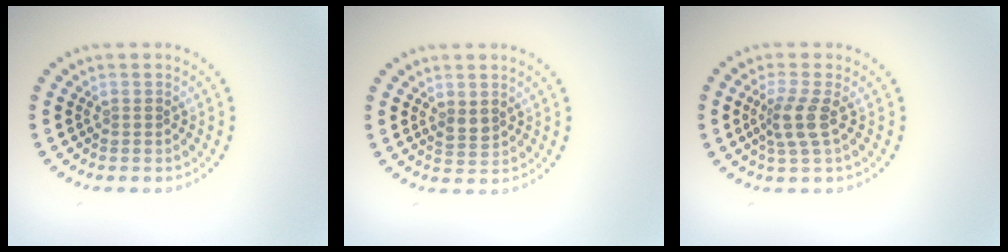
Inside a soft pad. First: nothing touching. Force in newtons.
{"total": 1.2, "press": 1.1, "slide": 0.4}
{"total": 2.7, "press": 2.1, "slide": 1.8}